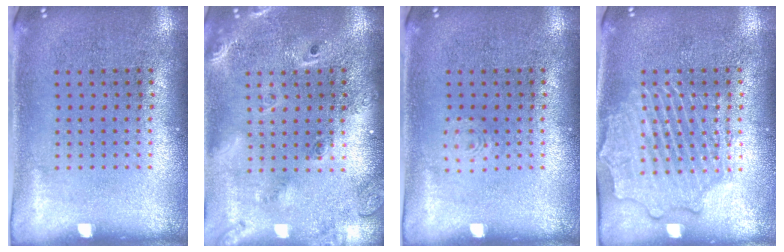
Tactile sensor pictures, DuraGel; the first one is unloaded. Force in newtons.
{"total": 2.3, "press": 1.8, "slide": 1.3}
{"total": 0.8, "press": 0.8, "slide": 0.2}
{"total": 3.1, "press": 3.1, "slide": 0.3}